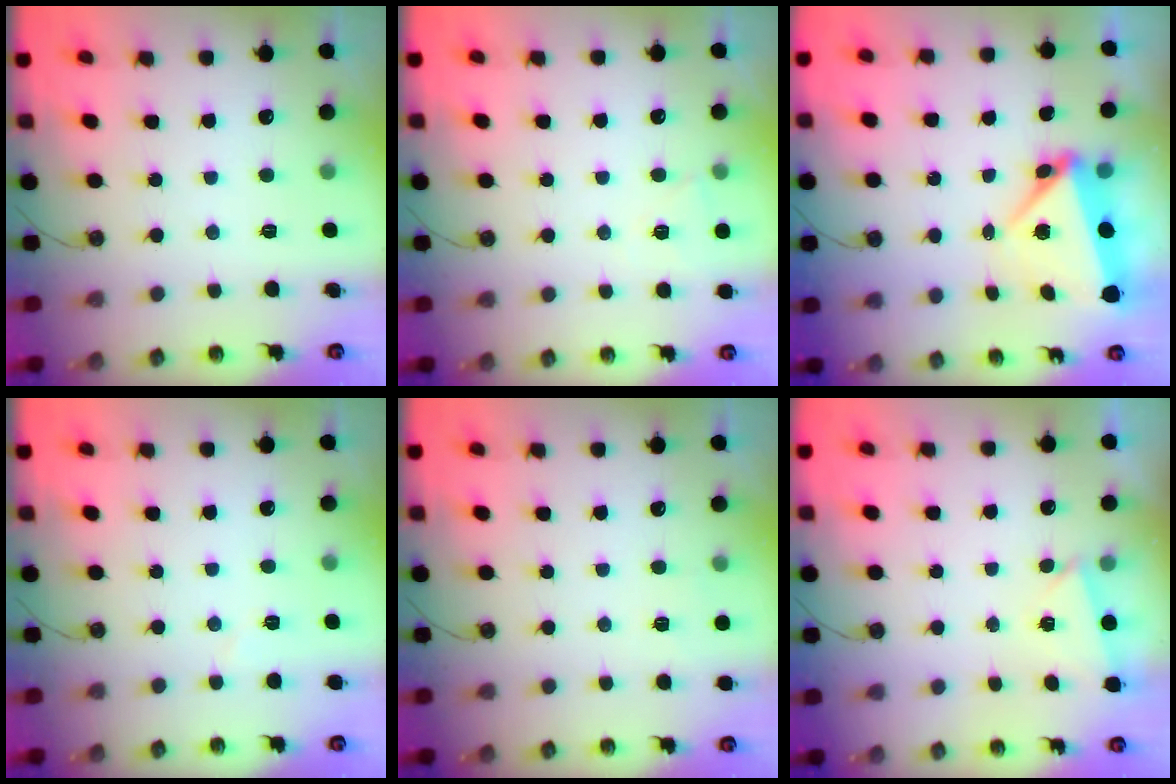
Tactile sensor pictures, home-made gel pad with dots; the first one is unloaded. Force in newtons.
{"total": 5.9, "press": 5.9, "slide": 0.3}
{"total": 6.8, "press": 5.6, "slide": 3.9}
{"total": 3.1, "press": 2.7, "slide": 1.5}
{"total": 3.4, "press": 2.2, "slide": 2.7}
{"total": 2.4, "press": 1.8, "slide": 1.7}